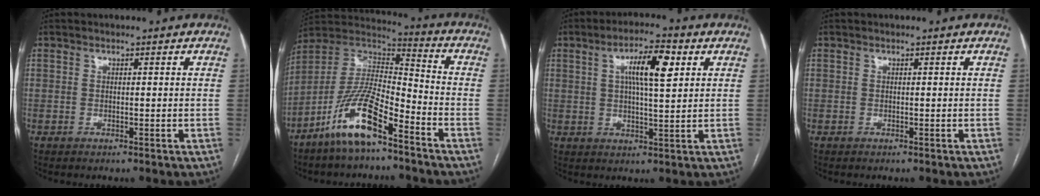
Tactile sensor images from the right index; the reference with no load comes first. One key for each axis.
{"total": 13.8, "fx": -8.8, "fy": 3.1, "fz": 10.2, "tx": -0.208, "ty": 0.003, "tz": -0.165}
{"total": 8.4, "fx": 2.8, "fy": 1.6, "fz": 7.8, "tx": -0.135, "ty": 0.012, "tz": 0.046}
{"total": 0.0}